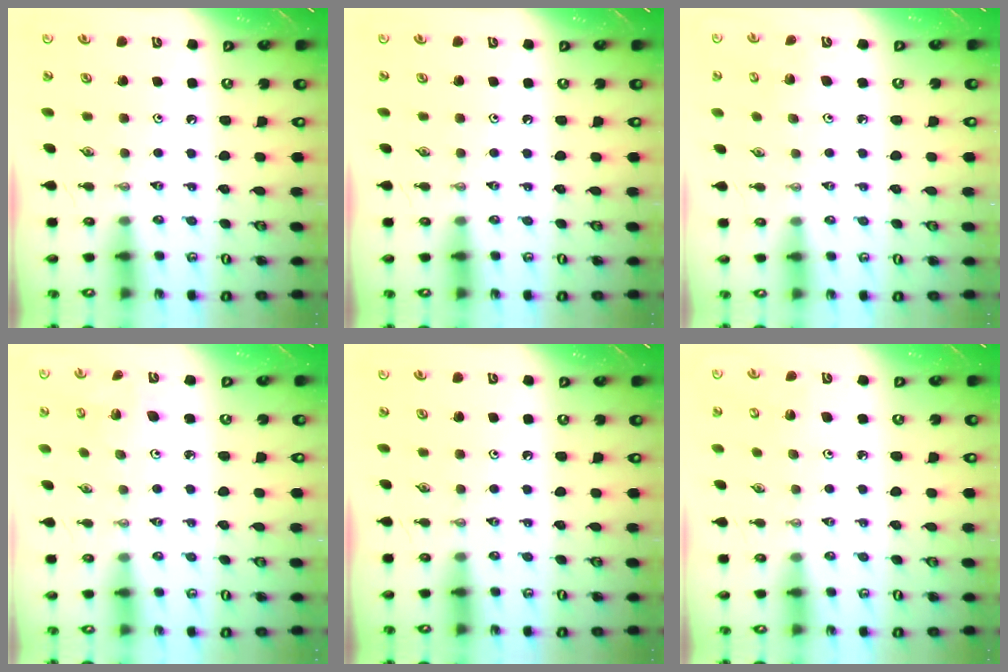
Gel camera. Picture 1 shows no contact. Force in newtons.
{"total": 0.0}
{"total": 4.5, "press": 4.5, "slide": 0.2}
{"total": 2.7, "press": 2.7, "slide": 0.1}
{"total": 0.0}
{"total": 3.2, "press": 3.1, "slide": 0.8}